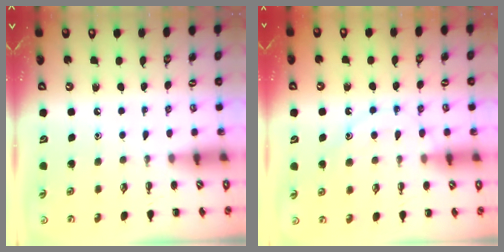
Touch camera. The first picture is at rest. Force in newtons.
{"total": 11.2, "press": 11.2, "slide": 0.6}